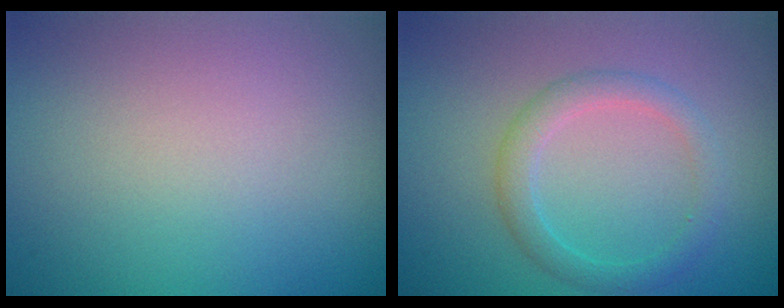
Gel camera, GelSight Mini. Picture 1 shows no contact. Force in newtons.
{"total": 2.4, "press": 2.4, "slide": 0.2}